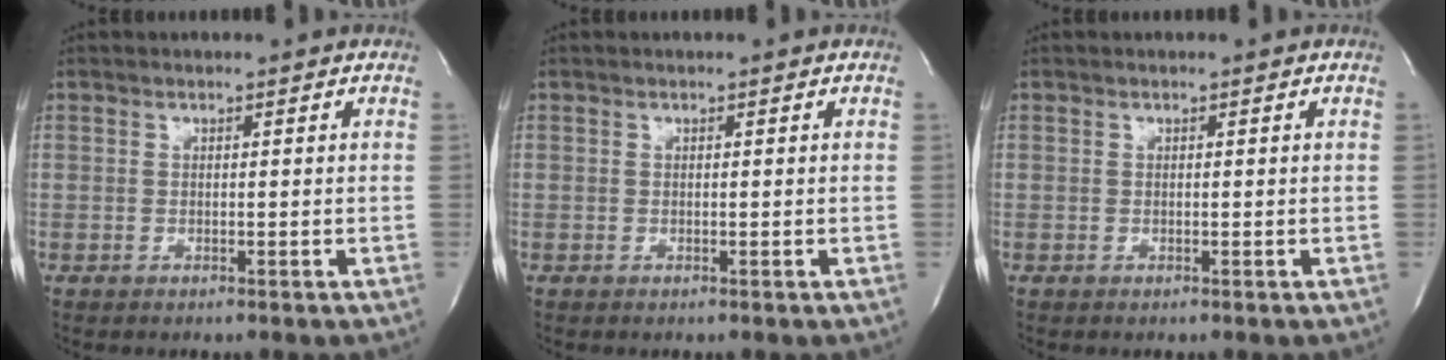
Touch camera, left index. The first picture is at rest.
{"total": 0.0}
{"total": 0.0}